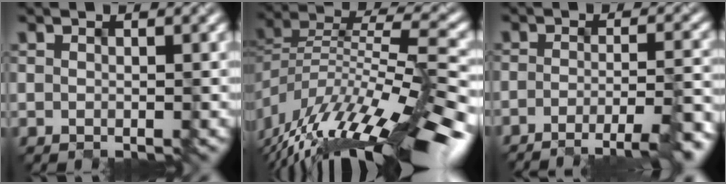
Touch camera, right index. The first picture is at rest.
{"total": 13.2, "force": [-9.2, 3.7, 8.8], "torque": [-0.160, 0.013, -0.147]}
{"total": 6.2, "force": [-4.1, 1.2, 4.5], "torque": [-0.052, 0.002, -0.062]}